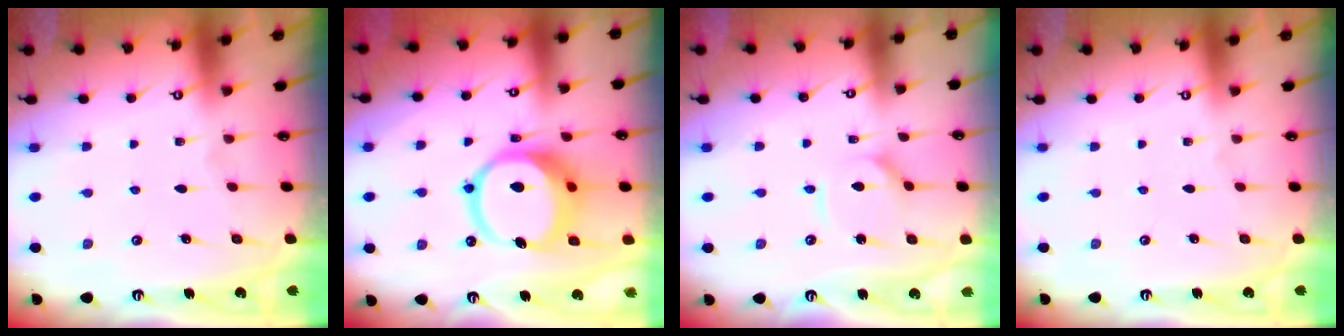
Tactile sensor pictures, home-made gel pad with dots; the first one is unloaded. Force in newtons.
{"total": 14.9, "press": 14.8, "slide": 2.0}
{"total": 4.1, "press": 4.0, "slide": 0.4}
{"total": 0.0}